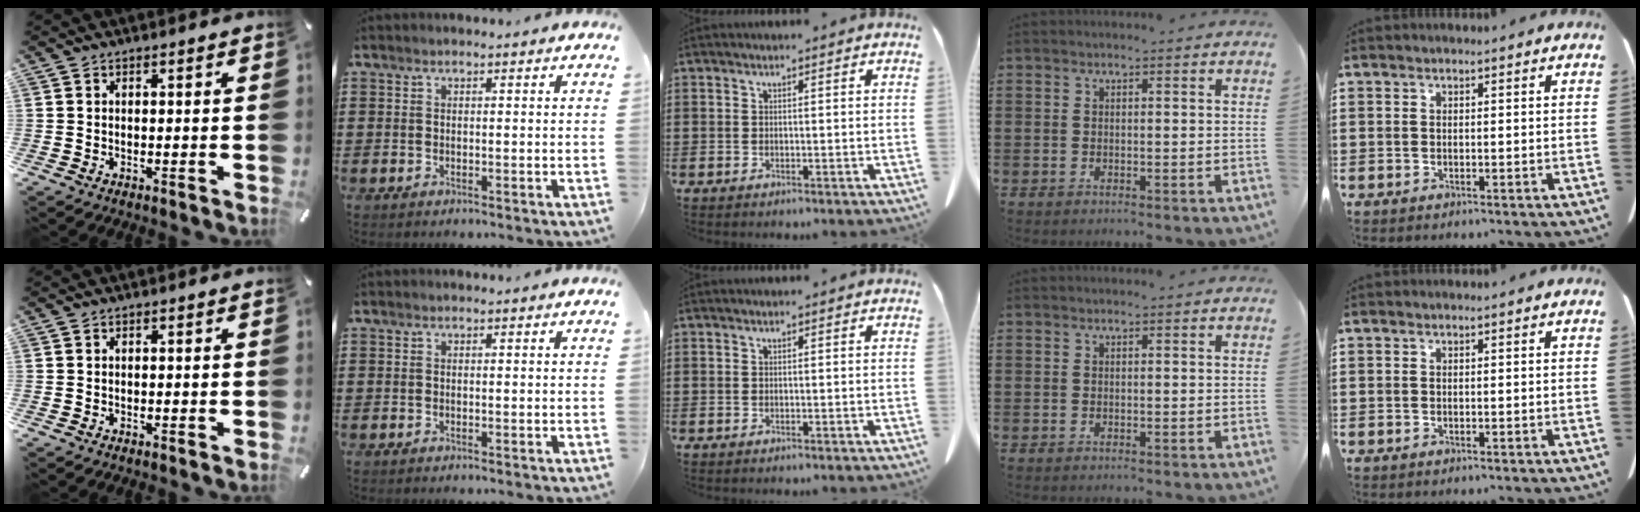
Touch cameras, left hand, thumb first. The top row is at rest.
{}